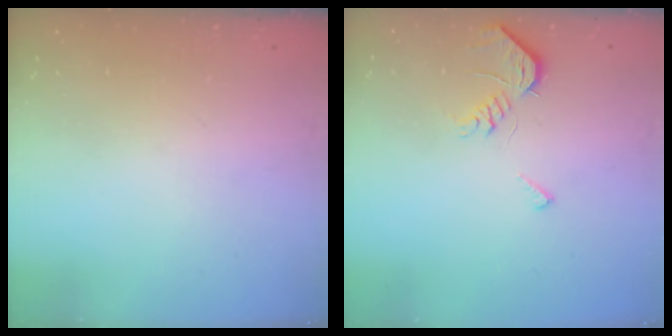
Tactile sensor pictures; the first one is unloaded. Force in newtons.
{"total": 6.8, "press": 6.8, "slide": 0.7}